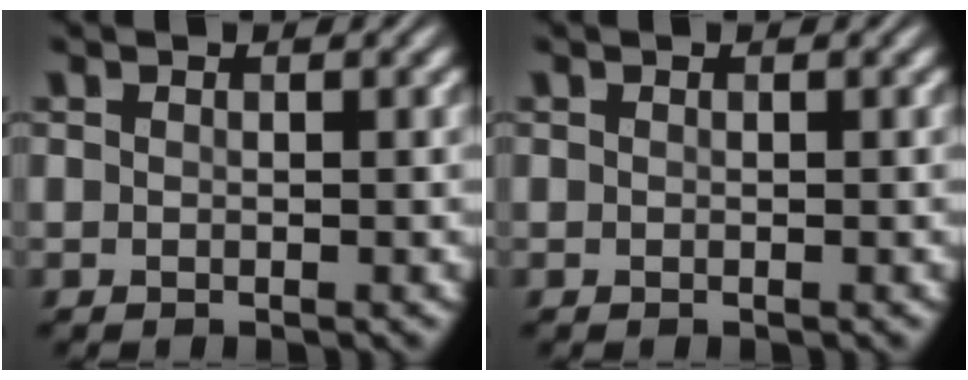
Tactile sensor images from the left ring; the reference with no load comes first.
{"total": 0.0}